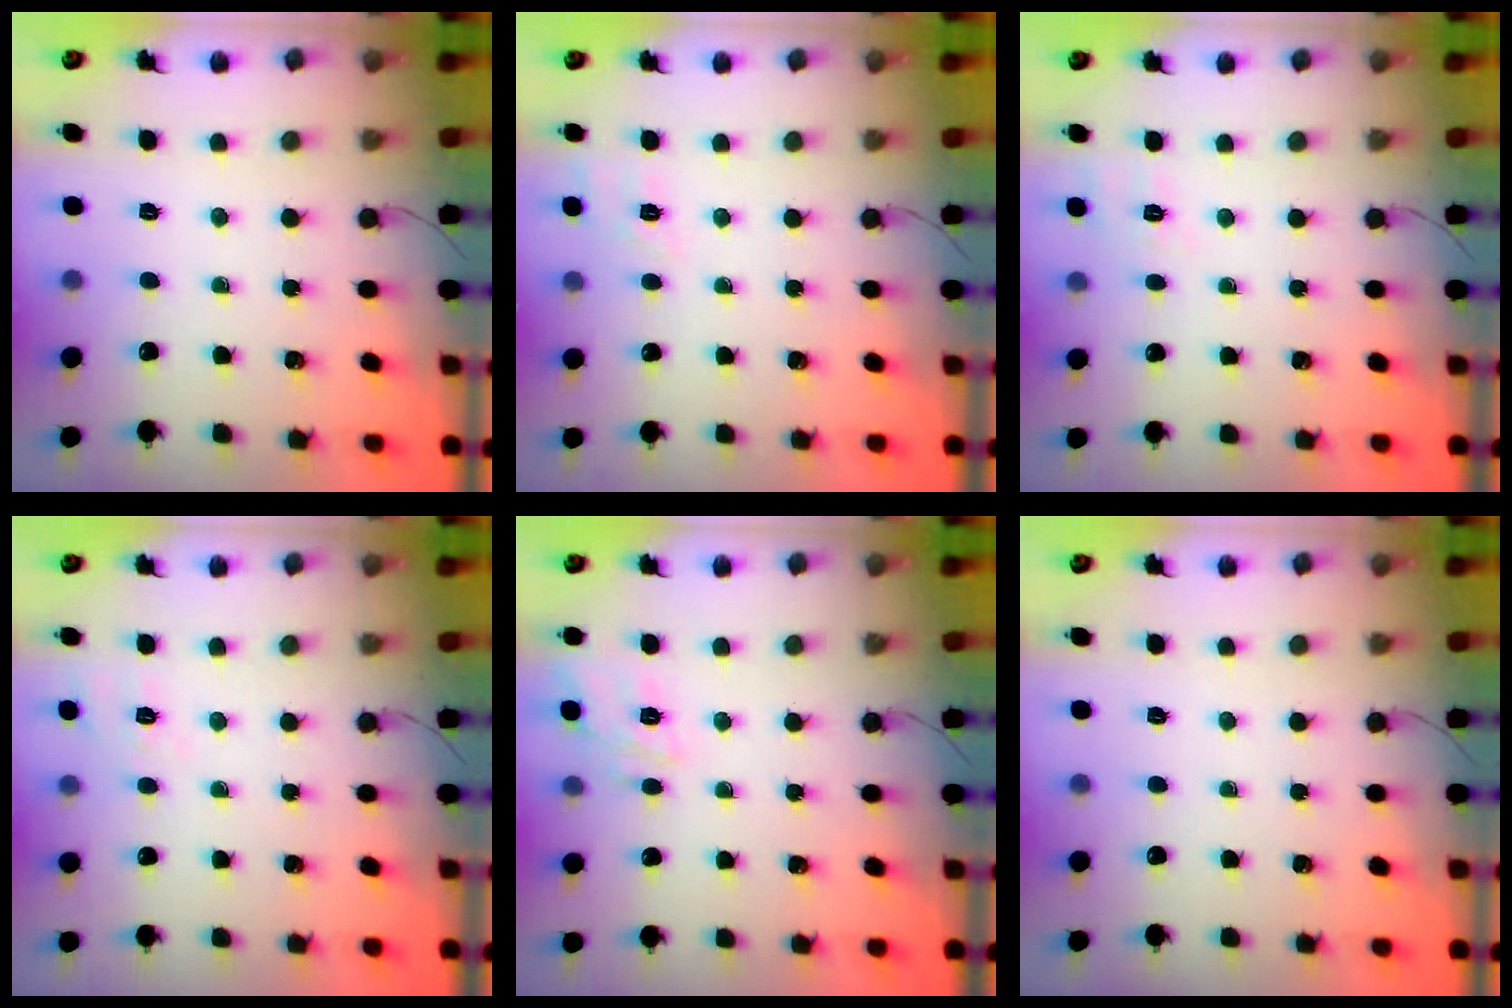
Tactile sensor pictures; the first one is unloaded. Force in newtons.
{"total": 7.6, "press": 7.5, "slide": 1.4}
{"total": 3.2, "press": 2.5, "slide": 2.0}
{"total": 5.5, "press": 5.0, "slide": 2.3}
{"total": 12.8, "press": 12.8, "slide": 0.6}
{"total": 0.0}